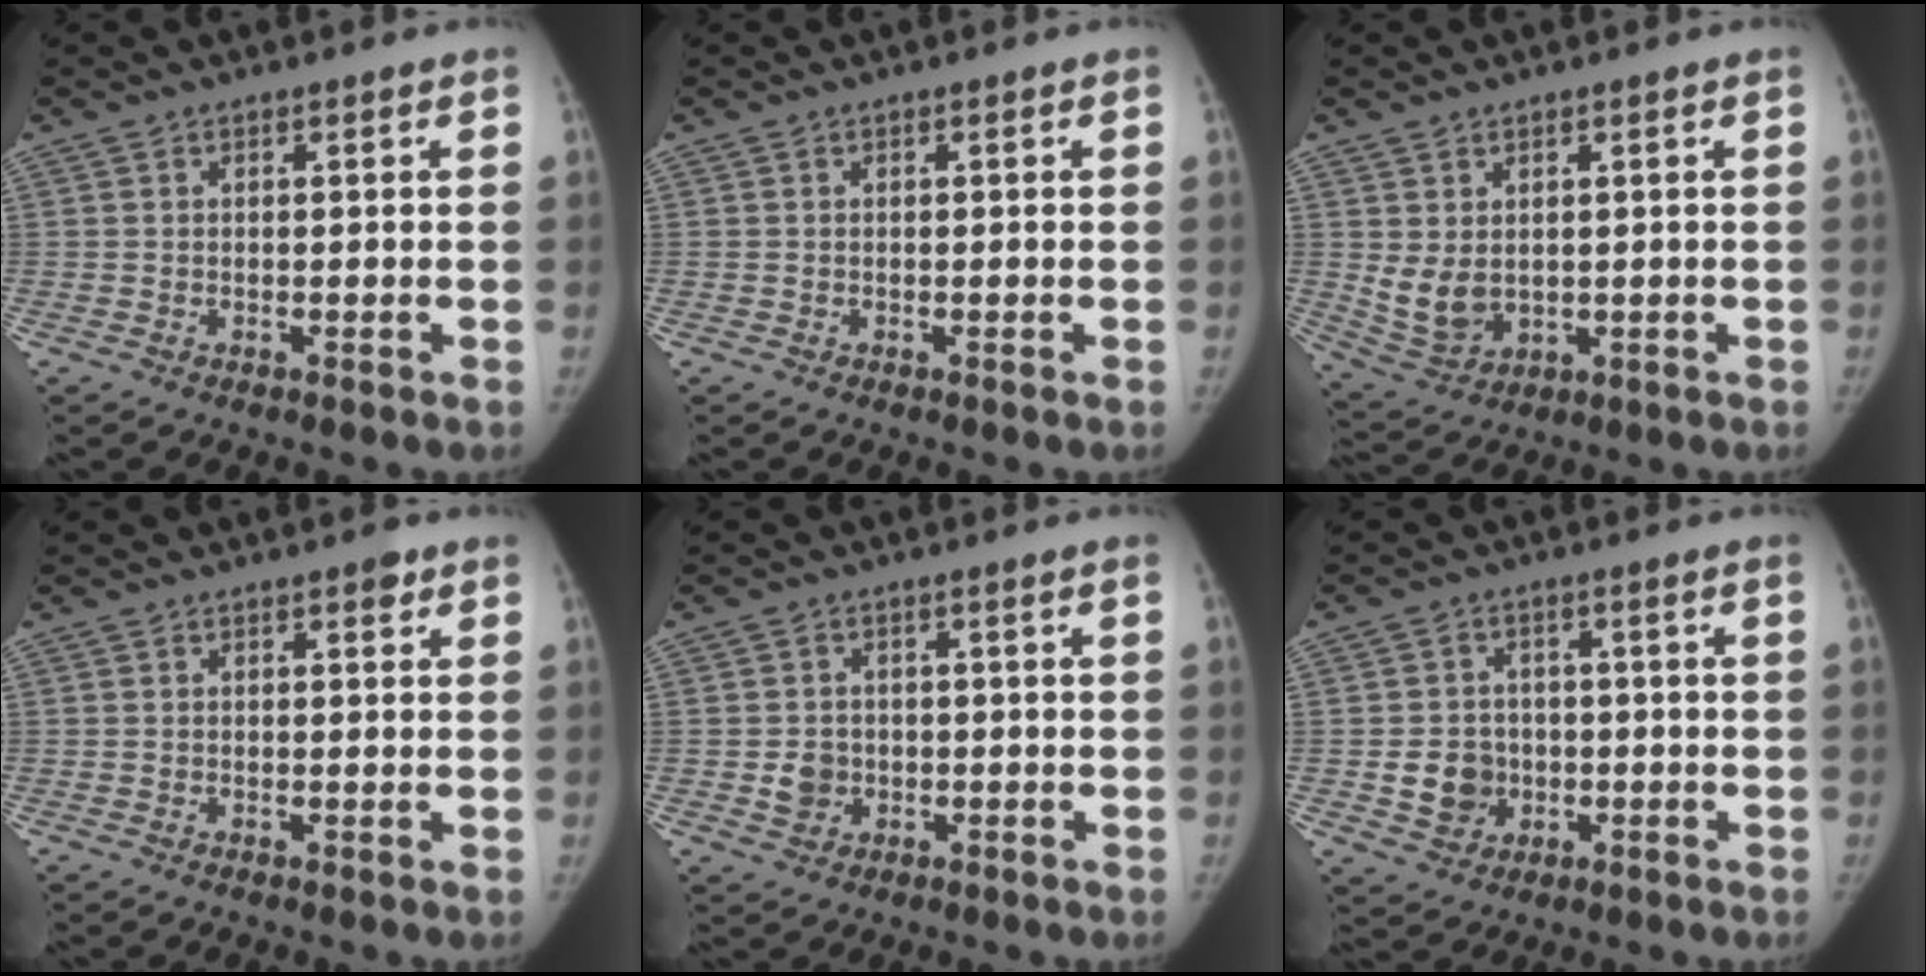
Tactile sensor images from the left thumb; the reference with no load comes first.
{"total": 0.0}
{"total": 6.4, "force": [0.7, 4.7, 4.3], "torque": [-0.066, -0.015, 0.034]}
{"total": 1.6, "force": [0.9, 0.8, 1.0], "torque": [-0.005, -0.001, 0.008]}
{"total": 3.2, "force": [-0.6, 2.9, 1.3], "torque": [-0.006, 0.006, -0.005]}
{"total": 6.2, "force": [-1.1, 5.6, 2.5], "torque": [-0.015, 0.011, -0.011]}